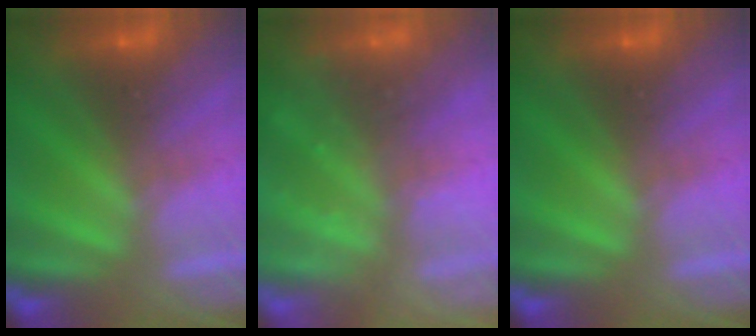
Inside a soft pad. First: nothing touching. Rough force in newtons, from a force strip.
{"total": 2.3}
{"total": 0.0}